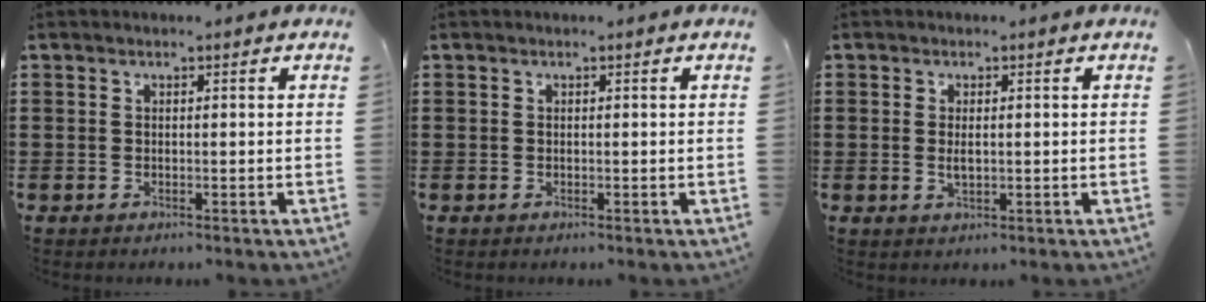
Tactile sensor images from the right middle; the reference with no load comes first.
{"total": 0.0}
{"total": 1.5, "force": [0.2, 0.7, 1.3], "torque": [-0.029, 0.002, 0.003]}